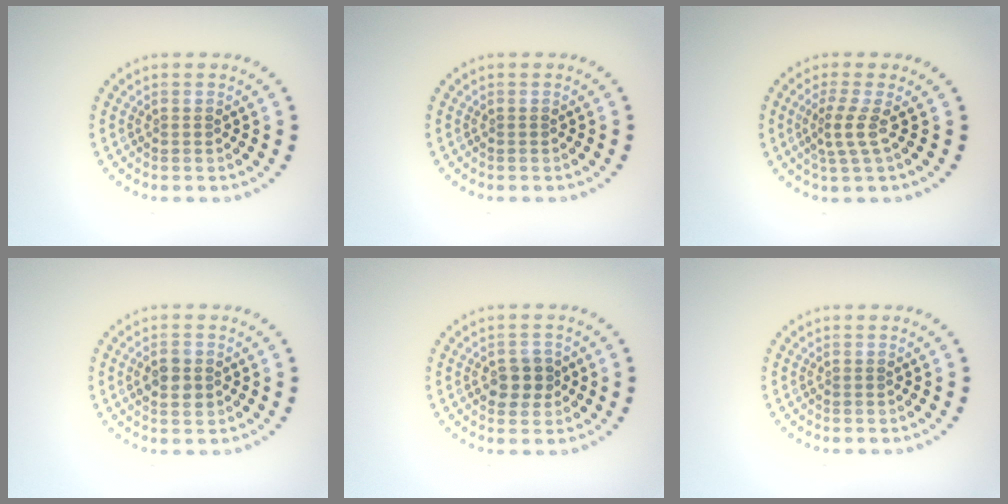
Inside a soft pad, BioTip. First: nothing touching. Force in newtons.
{"total": 0.0}
{"total": 2.3, "press": 1.5, "slide": 1.7}
{"total": 2.2, "press": 2.2, "slide": 0.1}
{"total": 2.4, "press": 2.3, "slide": 0.6}
{"total": 0.0}